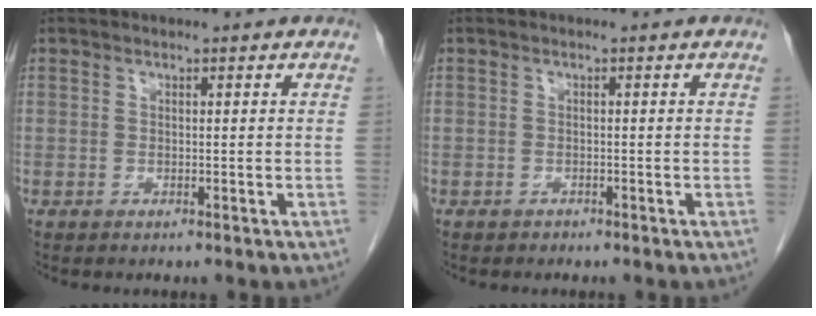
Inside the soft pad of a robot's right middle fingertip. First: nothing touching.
{"total": 0.6, "force": [-0.5, 0.4, 0.0], "torque": [-0.009, 0.001, -0.010]}